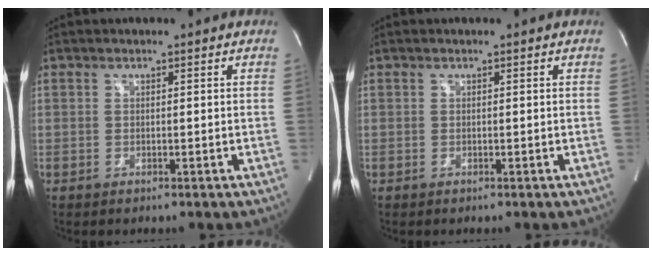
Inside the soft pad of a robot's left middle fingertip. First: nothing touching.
{"total": 0.0}